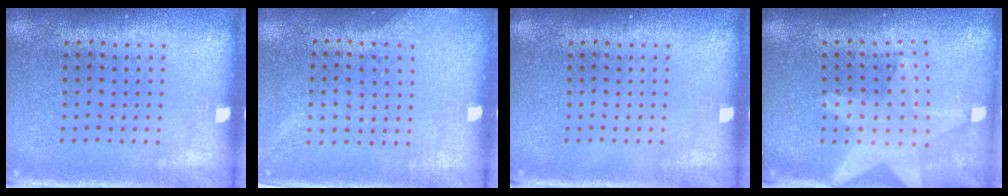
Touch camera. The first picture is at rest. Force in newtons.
{"total": 1.4, "press": 1.0, "slide": 0.9}
{"total": 0.0}
{"total": 1.9, "press": 1.6, "slide": 0.8}